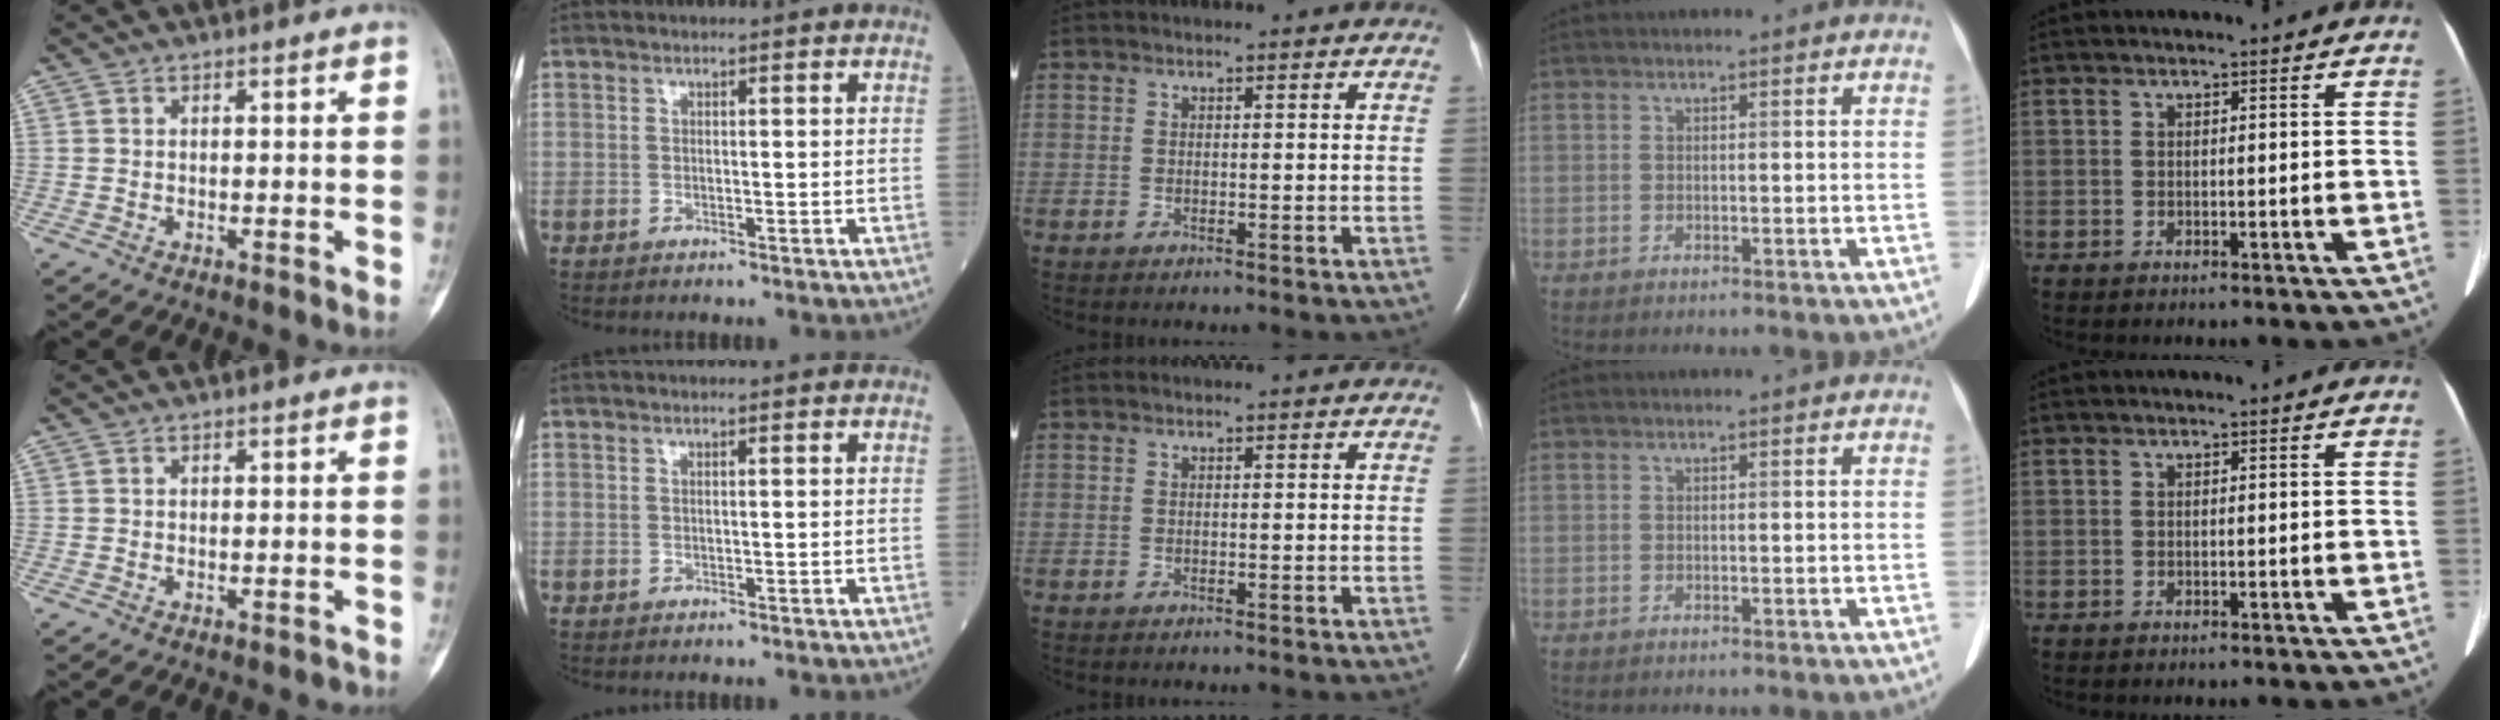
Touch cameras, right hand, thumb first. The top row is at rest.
{"thumb": {"total": 1.1, "force": [-0.9, 0.5, 0.1], "torque": [-0.004, 0.010, -0.012]}}